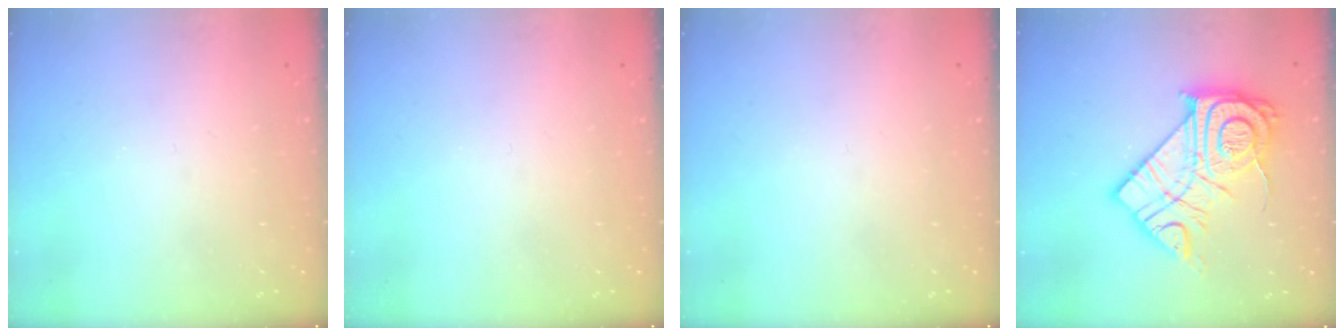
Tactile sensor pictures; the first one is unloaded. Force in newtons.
{"total": 0.0}
{"total": 0.0}
{"total": 20.7, "press": 20.6, "slide": 1.9}